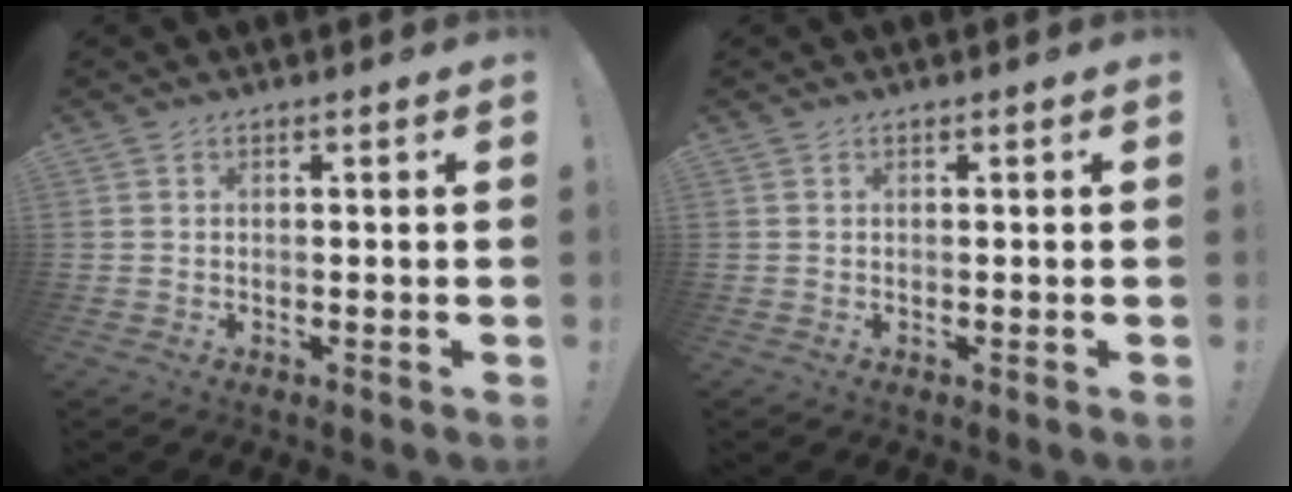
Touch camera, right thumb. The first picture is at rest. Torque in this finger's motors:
{"motor_torque": [0.09, -0.03, 0.07, 0.05, -0.02]}